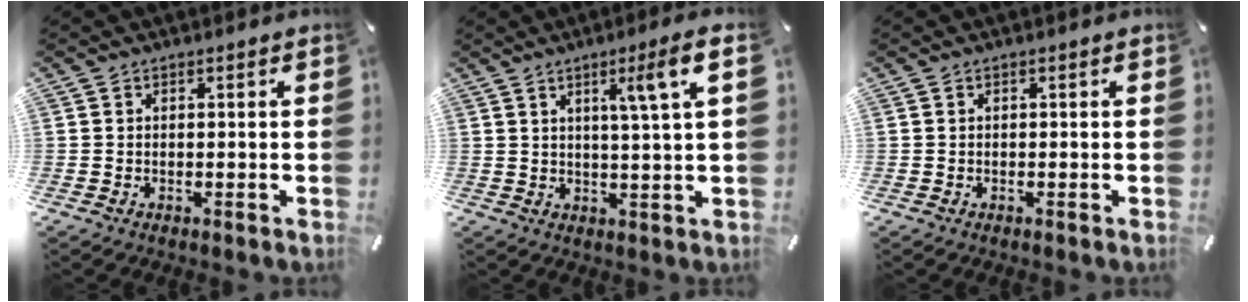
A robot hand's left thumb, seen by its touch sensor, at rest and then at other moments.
{"total": 7.4, "force": [3.2, -0.3, 6.7], "torque": [-0.114, -0.008, 0.044]}
{"total": 0.0}